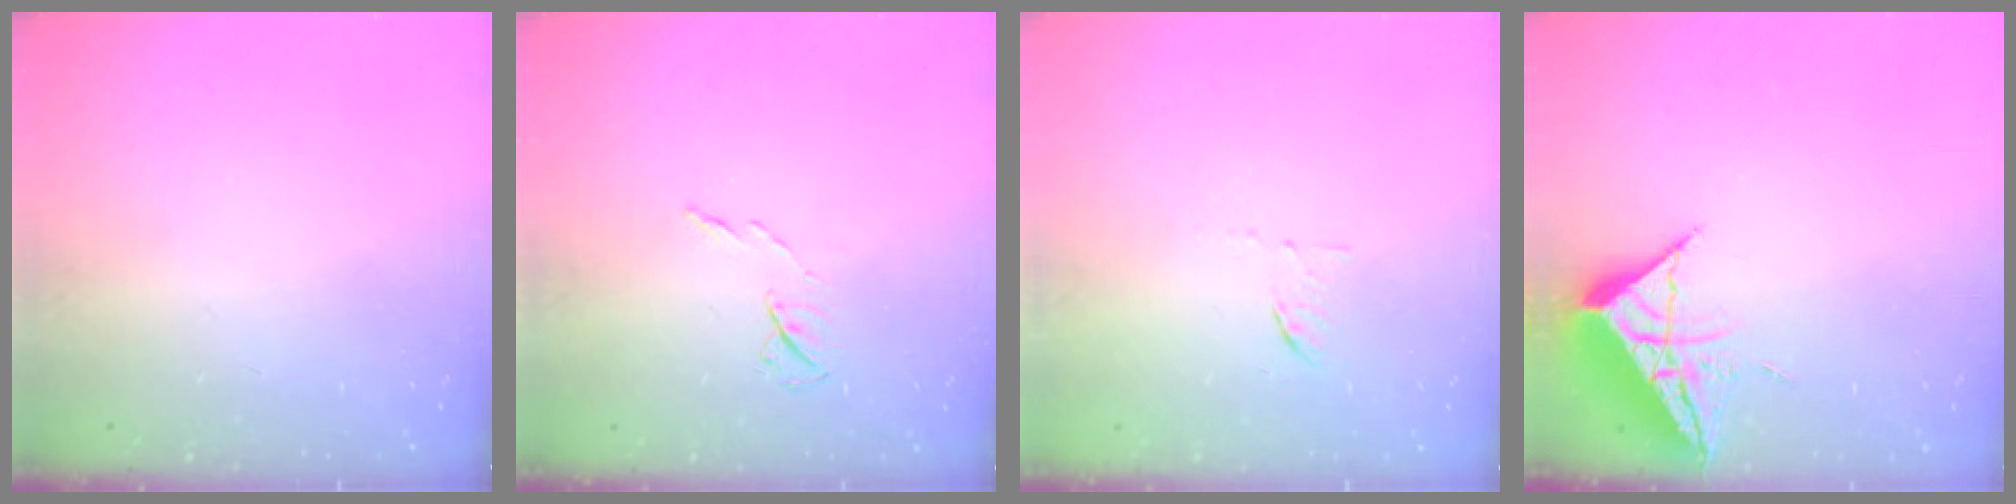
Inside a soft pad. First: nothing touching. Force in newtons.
{"total": 6.1, "press": 5.9, "slide": 1.3}
{"total": 6.0, "press": 6.0, "slide": 0.4}
{"total": 10.0, "press": 9.9, "slide": 0.8}